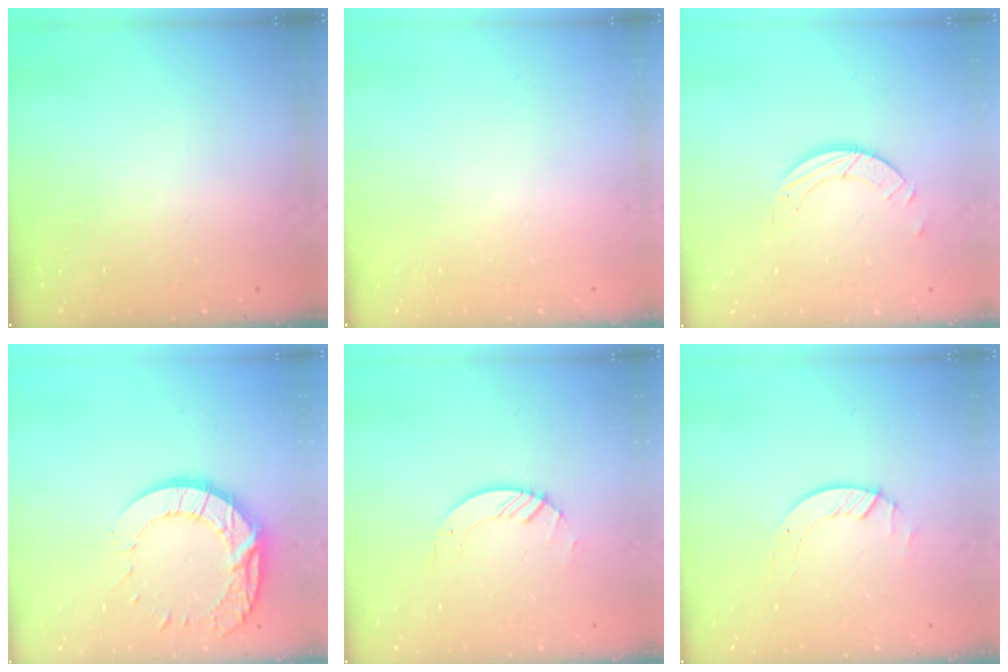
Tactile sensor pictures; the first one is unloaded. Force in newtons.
{"total": 0.0}
{"total": 3.9, "press": 3.9, "slide": 0.1}
{"total": 13.6, "press": 13.5, "slide": 1.1}
{"total": 2.6, "press": 2.6, "slide": 0.3}
{"total": 2.0, "press": 2.0, "slide": 0.2}